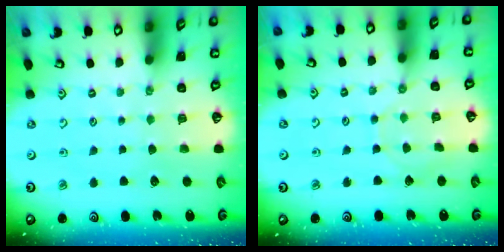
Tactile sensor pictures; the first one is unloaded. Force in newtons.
{"total": 6.0, "press": 6.0, "slide": 0.3}